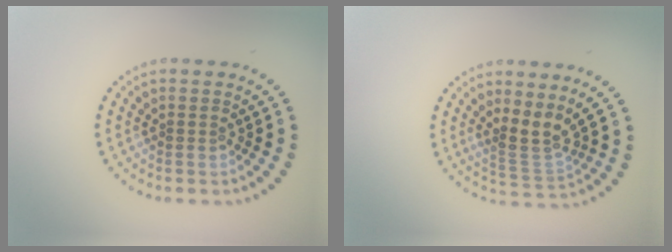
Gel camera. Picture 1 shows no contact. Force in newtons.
{"total": 2.9, "press": 2.2, "slide": 1.9}